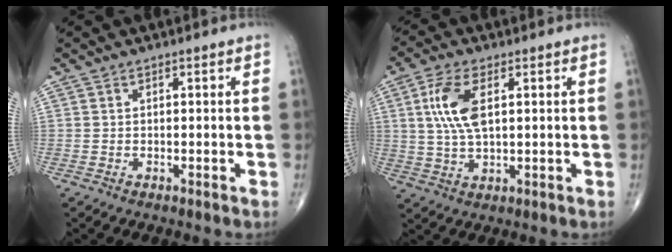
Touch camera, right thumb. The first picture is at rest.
{"total": 9.1, "force": [2.3, 4.1, 7.8], "torque": [-0.168, -0.001, 0.045]}